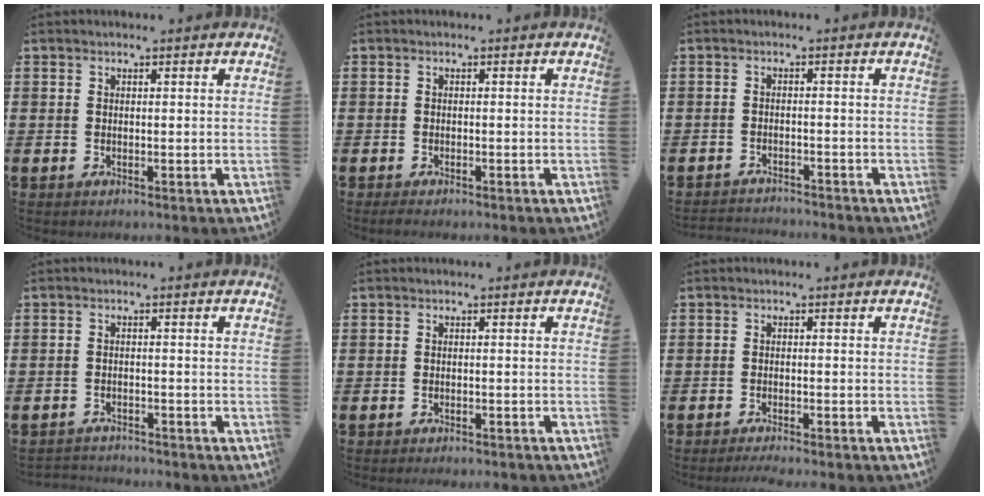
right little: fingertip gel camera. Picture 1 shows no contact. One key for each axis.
{"total": 0.8, "fx": -0.5, "fy": 0.2, "fz": 0.5, "tx": -0.011, "ty": -0.002, "tz": -0.011}
{"total": 1.8, "fx": -1.8, "fy": 0.0, "fz": -0.2, "tx": -0.003, "ty": 0.001, "tz": -0.039}
{"total": 1.6, "fx": -1.6, "fy": 0.1, "fz": -0.2, "tx": -0.001, "ty": 0.002, "tz": -0.035}
{"total": 0.9, "fx": -0.9, "fy": 0.0, "fz": 0.0, "tx": -0.002, "ty": 0.000, "tz": -0.018}
{"total": 1.3, "fx": -1.2, "fy": -0.2, "fz": 0.4, "tx": -0.005, "ty": 0.000, "tz": -0.024}